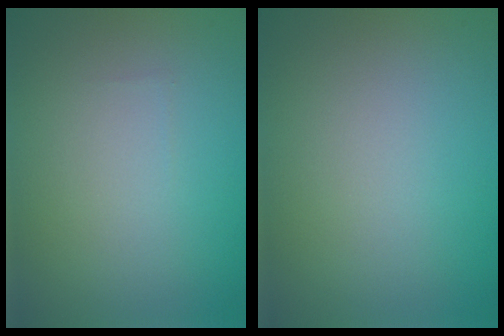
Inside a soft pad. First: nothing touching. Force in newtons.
{"total": 0.0}